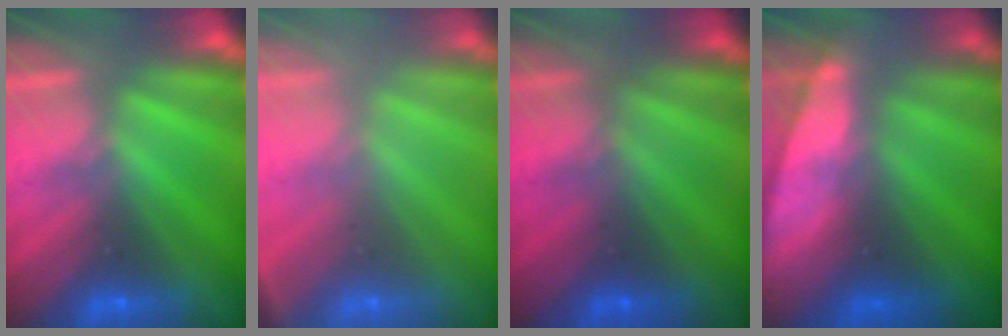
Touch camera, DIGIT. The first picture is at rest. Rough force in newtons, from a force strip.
{"total": 2.4}
{"total": 1.8}
{"total": 8.7}